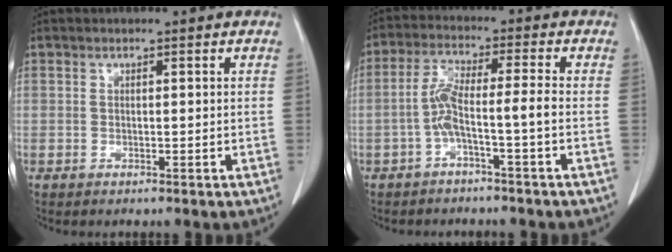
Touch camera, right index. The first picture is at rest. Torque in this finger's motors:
{"motor_torque": [0.81, -0.29, 0.49, 0.15]}